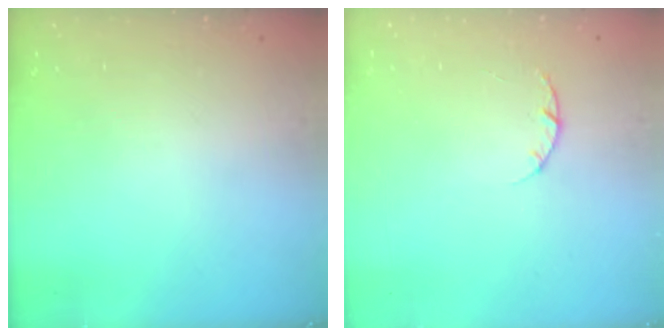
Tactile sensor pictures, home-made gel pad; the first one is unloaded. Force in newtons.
{"total": 2.0, "press": 1.9, "slide": 0.4}